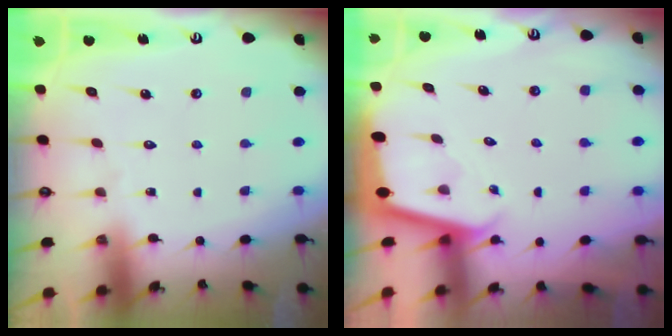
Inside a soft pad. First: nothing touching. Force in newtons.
{"total": 1.9, "press": 1.9, "slide": 0.2}